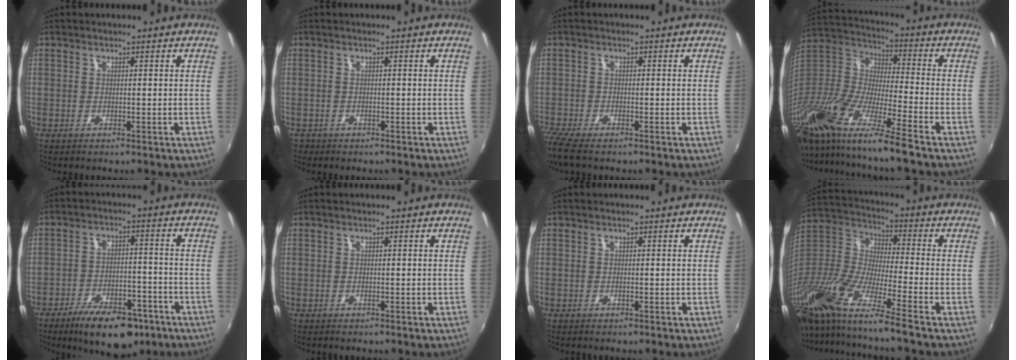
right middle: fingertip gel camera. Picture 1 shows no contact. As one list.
[{"total": 1.5, "force": [-0.9, 1.1, 0.2], "torque": [-0.010, -0.003, -0.014]}, {"total": 5.7, "force": [-4.6, 1.2, 3.1], "torque": [-0.084, -0.028, -0.091]}, {"total": 23.8, "force": [-17.4, 2.1, 16.1], "torque": [-0.301, -0.044, -0.332]}, {"total": 14.2, "force": [-9.8, 6.0, 8.4], "torque": [-0.156, -0.006, -0.144]}, {"total": 0.0}, {"total": 0.0}, {"total": 21.3, "force": [-15.8, 1.3, 14.3], "torque": [-0.268, -0.050, -0.307]}]